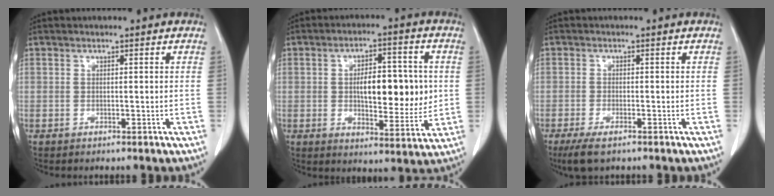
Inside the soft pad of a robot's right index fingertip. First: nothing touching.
{"total": 11.5, "force": [0.7, 4.4, 10.6], "torque": [-0.161, 0.010, 0.015]}
{"total": 4.0, "force": [-2.7, 1.1, 2.7], "torque": [-0.055, -0.007, -0.045]}